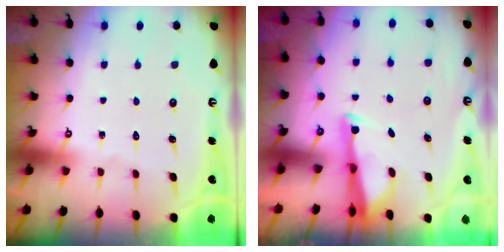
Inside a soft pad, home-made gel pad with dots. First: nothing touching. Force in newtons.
{"total": 2.9, "press": 2.8, "slide": 0.8}